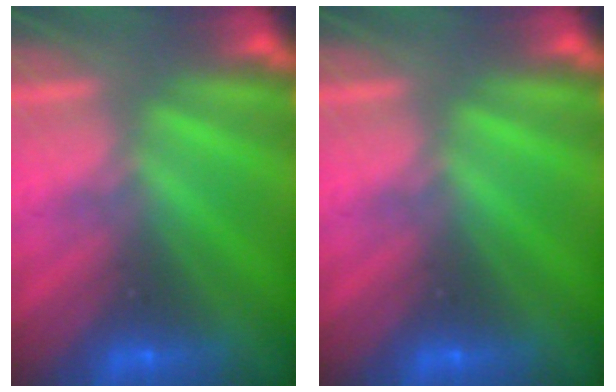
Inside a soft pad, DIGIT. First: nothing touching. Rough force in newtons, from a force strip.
{"total": 0.0}